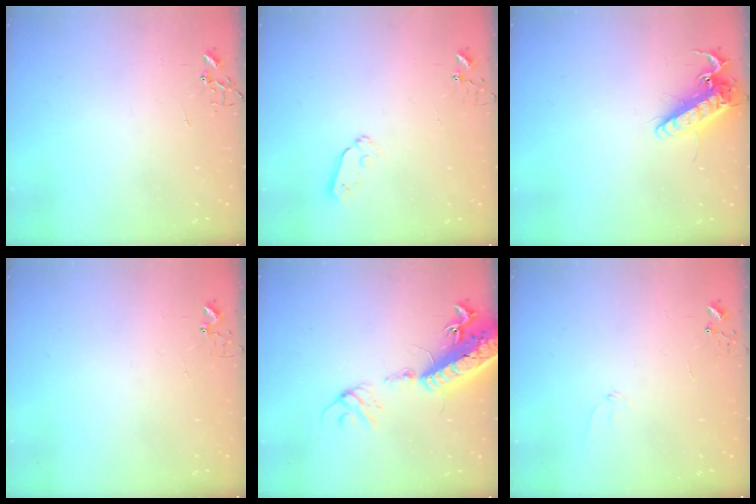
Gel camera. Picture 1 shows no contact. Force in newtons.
{"total": 4.7, "press": 4.6, "slide": 0.9}
{"total": 13.4, "press": 13.2, "slide": 2.5}
{"total": 2.7, "press": 2.7, "slide": 0.2}
{"total": 22.7, "press": 22.1, "slide": 4.9}
{"total": 5.5, "press": 5.5, "slide": 0.6}